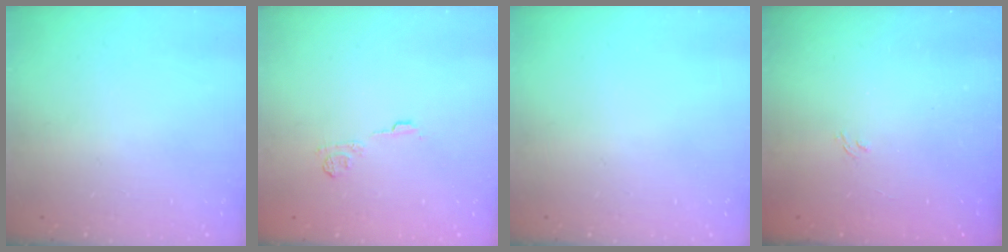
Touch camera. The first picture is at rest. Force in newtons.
{"total": 6.7, "press": 6.6, "slide": 1.1}
{"total": 0.0}
{"total": 1.3, "press": 0.7, "slide": 1.2}